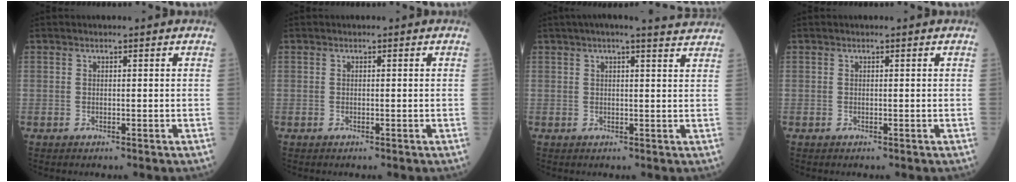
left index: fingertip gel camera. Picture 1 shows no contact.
{"total": 0.0}
{"total": 8.6, "force": [7.4, 0.3, 4.3], "torque": [-0.059, 0.025, 0.077]}
{"total": 0.0}